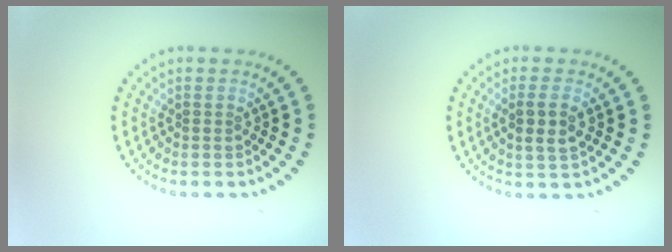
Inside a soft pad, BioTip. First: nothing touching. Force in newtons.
{"total": 2.4, "press": 2.3, "slide": 0.8}